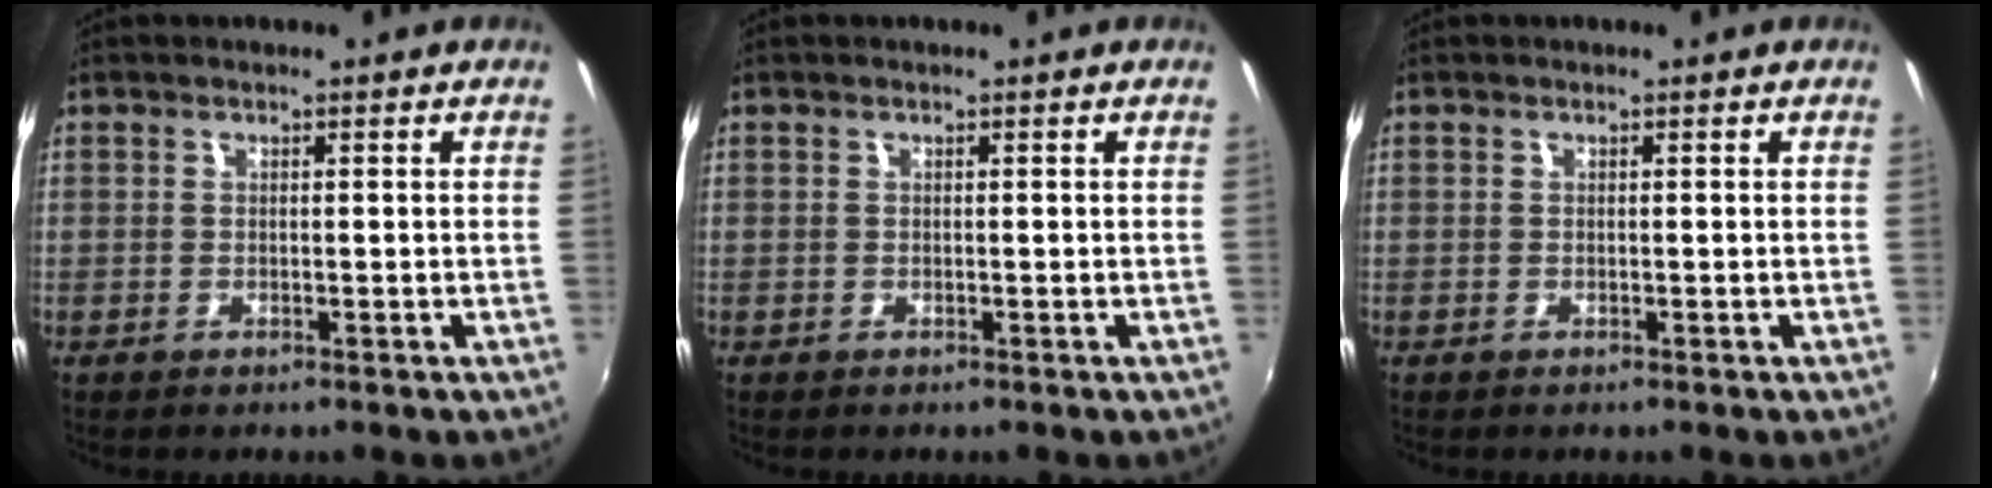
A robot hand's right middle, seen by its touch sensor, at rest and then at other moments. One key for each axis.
{"total": 0.0}
{"total": 0.0}